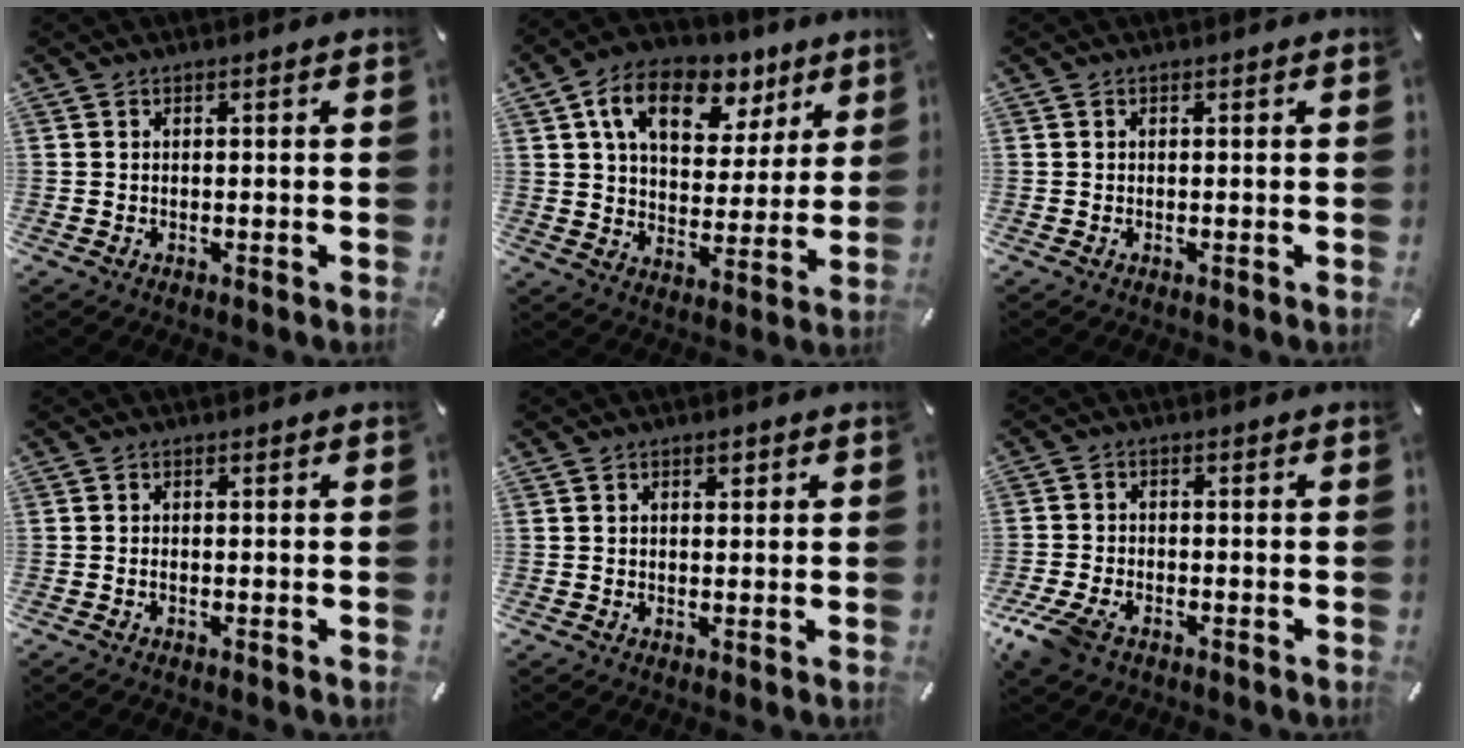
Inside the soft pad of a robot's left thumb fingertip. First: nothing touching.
{"total": 14.4, "force": [7.5, 9.4, 8.0], "torque": [-0.132, -0.025, 0.135]}
{"total": 0.0}
{"total": 0.7, "force": [-0.3, 0.3, 0.6], "torque": [-0.013, -0.002, -0.006]}
{"total": 1.5, "force": [0.6, 1.1, 0.9], "torque": [-0.012, 0.003, 0.008]}
{"total": 5.8, "force": [-3.6, 3.2, 3.2], "torque": [-0.087, 0.005, -0.073]}